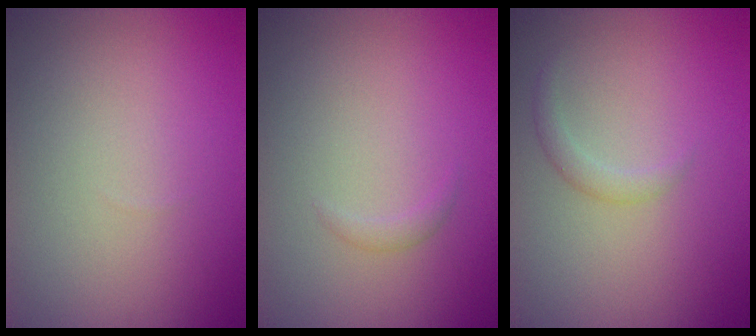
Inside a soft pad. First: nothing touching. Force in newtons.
{"total": 0.7, "press": 0.7, "slide": 0.1}
{"total": 1.3, "press": 1.3, "slide": 0.1}